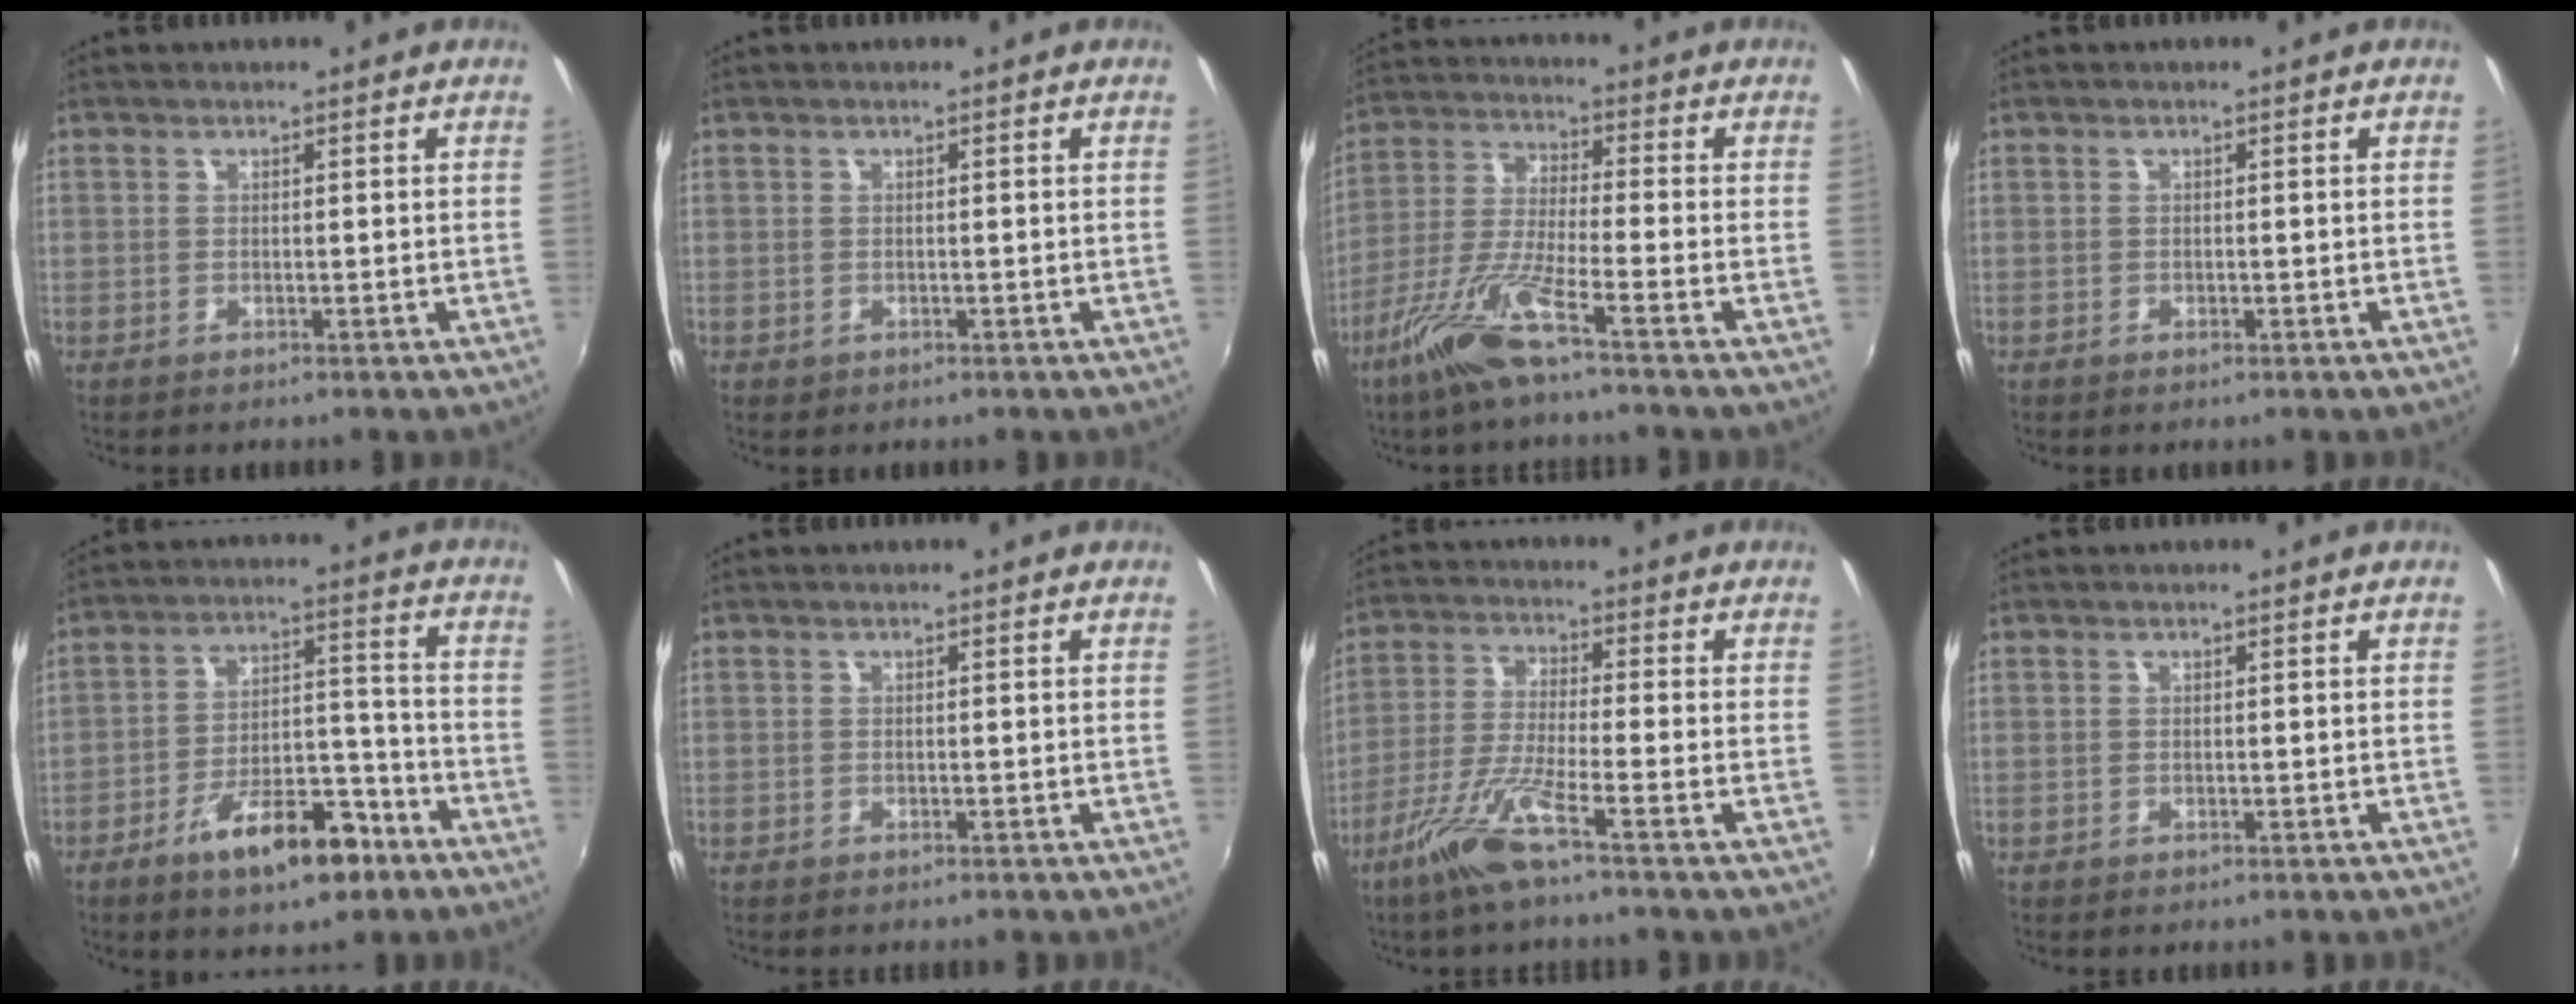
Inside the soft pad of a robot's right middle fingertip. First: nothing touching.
{"total": 0.5, "force": [-0.2, 0.5, 0.1], "torque": [0.000, -0.003, -0.003]}
{"total": 10.1, "force": [-6.5, 0.1, 7.7], "torque": [-0.167, -0.010, -0.127]}
{"total": 0.5, "force": [-0.3, 0.3, 0.2], "torque": [-0.003, -0.003, -0.008]}
{"total": 12.9, "force": [-8.1, 5.2, 8.6], "torque": [-0.151, 0.018, -0.122]}
{"total": 0.7, "force": [-0.6, 0.2, 0.2], "torque": [-0.005, -0.003, -0.012]}
{"total": 8.8, "force": [-5.6, -0.1, 6.8], "torque": [-0.148, -0.010, -0.109]}
{"total": 0.0}